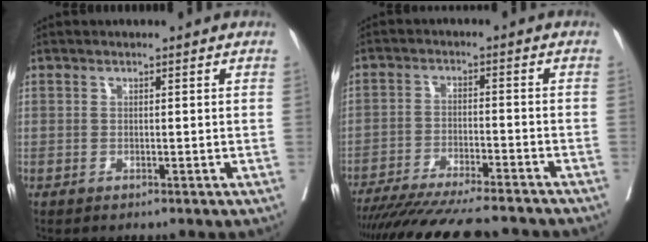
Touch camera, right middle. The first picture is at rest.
{"total": 18.7, "force": [-16.9, 1.6, 7.9], "torque": [-0.131, -0.036, -0.248]}